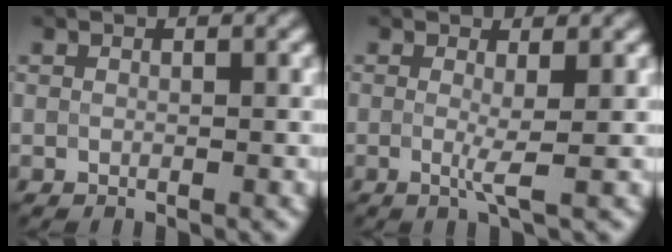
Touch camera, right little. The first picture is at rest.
{"total": 1.8, "force": [-0.1, 0.1, 1.8], "torque": [-0.039, -0.008, -0.004]}